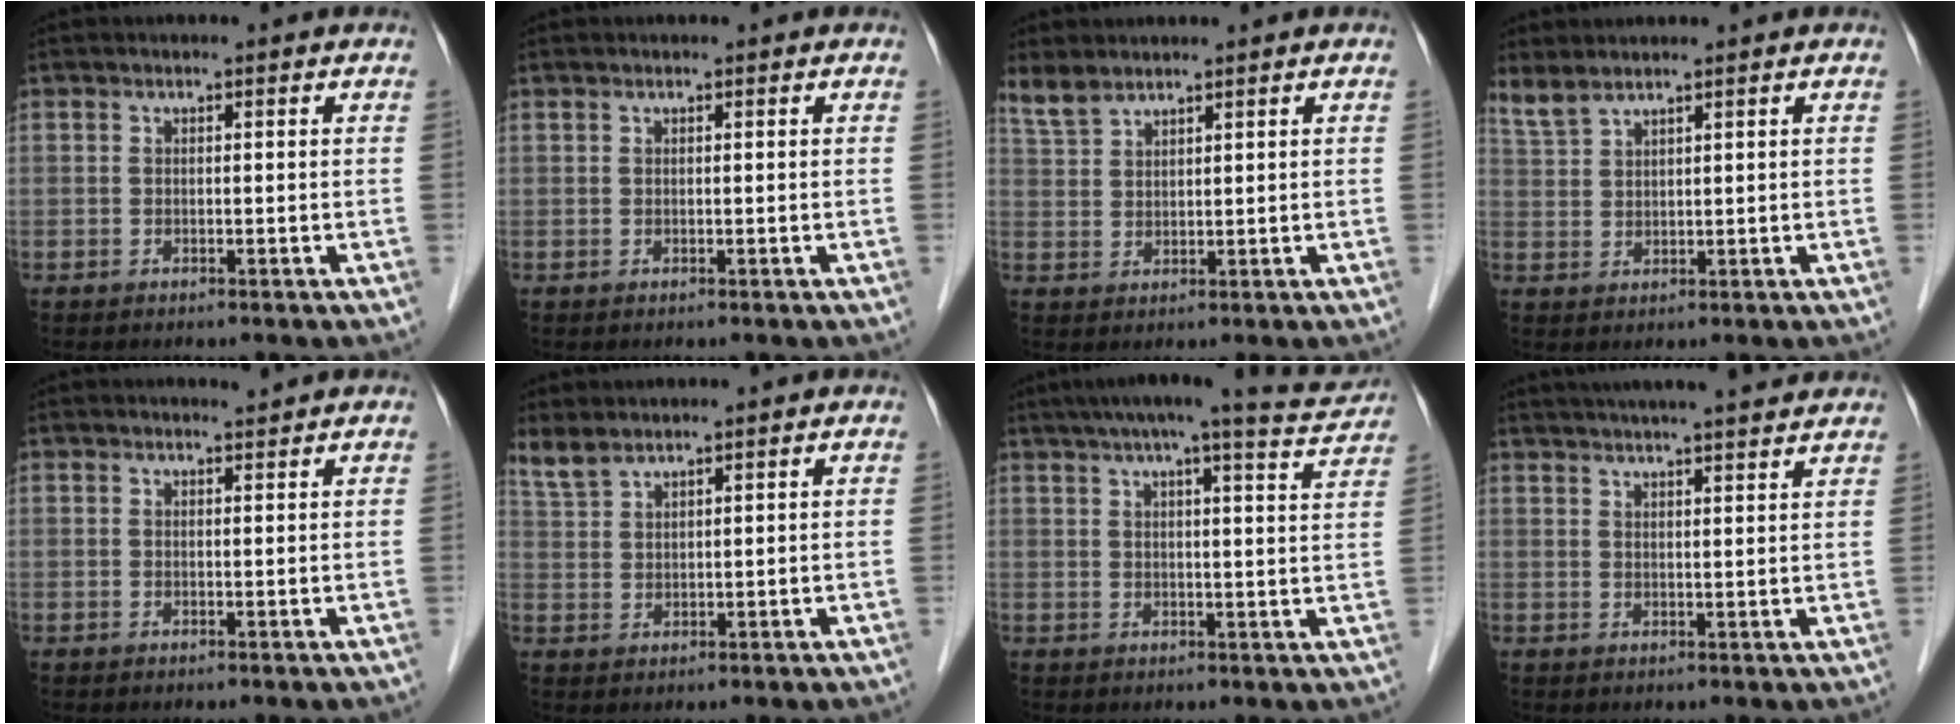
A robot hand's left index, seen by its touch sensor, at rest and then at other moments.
{"total": 0.0}
{"total": 3.4, "force": [3.2, 0.8, 0.8], "torque": [-0.022, 0.011, 0.070]}
{"total": 3.0, "force": [2.8, 0.2, 0.9], "torque": [-0.027, 0.009, 0.067]}
{"total": 0.7, "force": [0.6, -0.2, -0.2], "torque": [-0.006, -0.009, 0.011]}
{"total": 3.2, "force": [3.0, 0.6, 0.8], "torque": [-0.024, 0.011, 0.068]}
{"total": 12.9, "force": [11.5, 0.4, 6.0], "torque": [-0.087, -0.001, 0.135]}
{"total": 14.5, "force": [12.8, 1.1, 6.7], "torque": [-0.107, 0.028, 0.171]}